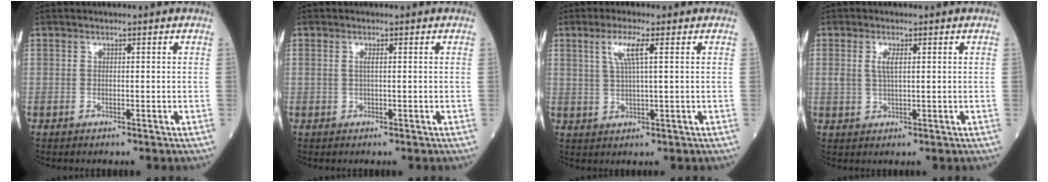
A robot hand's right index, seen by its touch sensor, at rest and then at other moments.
{"total": 0.9, "force": [0.2, 0.2, 0.9], "torque": [-0.024, 0.000, 0.002]}
{"total": 4.6, "force": [1.8, 0.1, 4.3], "torque": [-0.088, 0.005, 0.036]}
{"total": 2.7, "force": [0.8, 0.8, 2.5], "torque": [-0.055, 0.002, 0.018]}